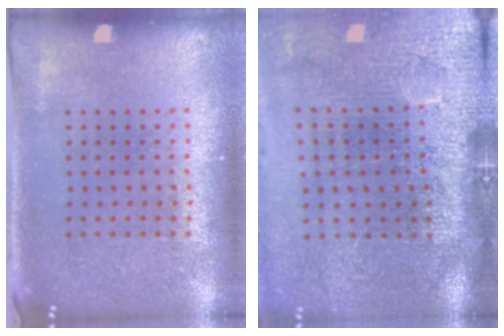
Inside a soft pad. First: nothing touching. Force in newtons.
{"total": 4.8, "press": 3.7, "slide": 3.1}